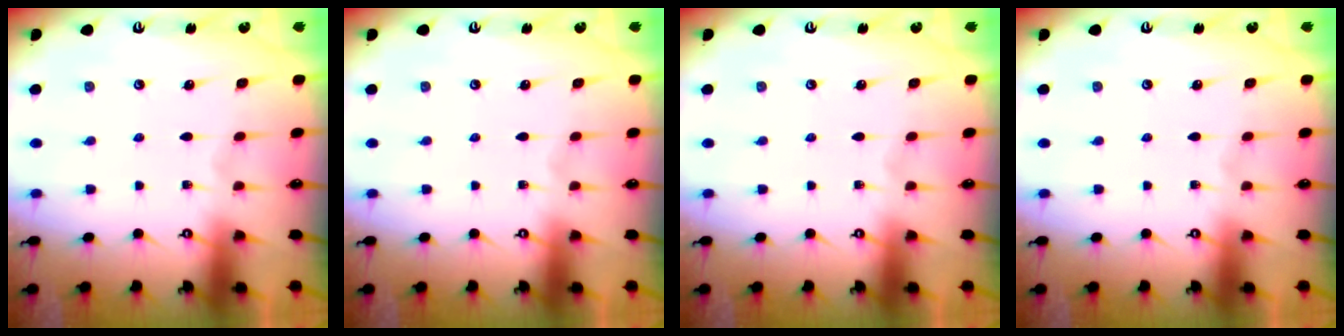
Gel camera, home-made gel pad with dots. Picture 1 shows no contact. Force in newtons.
{"total": 0.0}
{"total": 0.0}
{"total": 0.0}